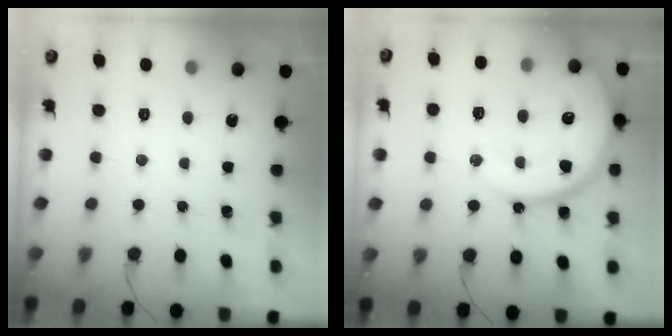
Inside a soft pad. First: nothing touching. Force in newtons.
{"total": 19.4, "press": 19.4, "slide": 1.4}